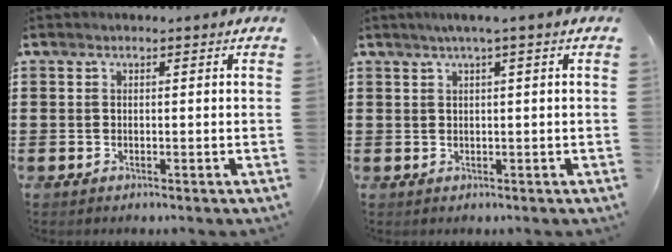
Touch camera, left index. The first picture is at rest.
{"total": 1.6, "force": [0.6, -0.3, 1.5], "torque": [-0.026, -0.003, 0.010]}